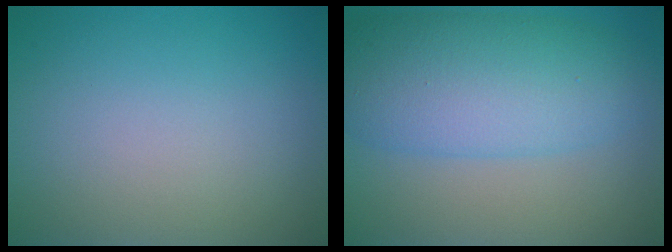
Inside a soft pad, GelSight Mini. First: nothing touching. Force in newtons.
{"total": 8.4, "press": 8.4, "slide": 0.2}